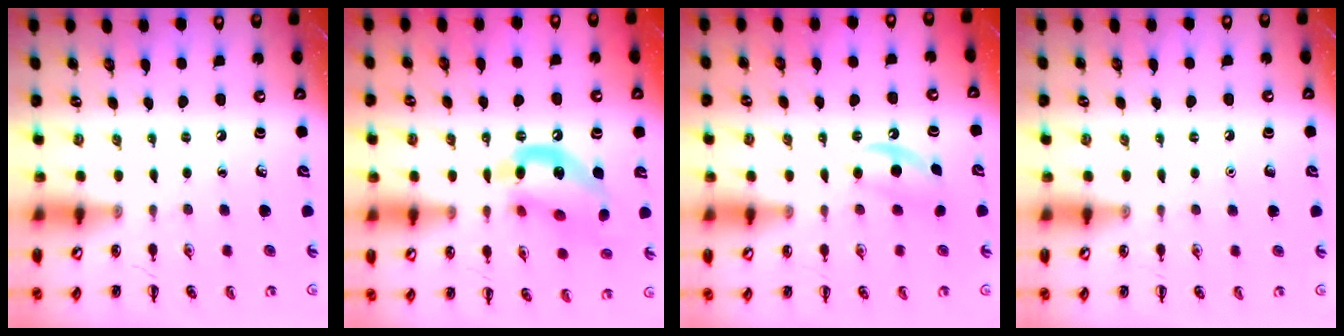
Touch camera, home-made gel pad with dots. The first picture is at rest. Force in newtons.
{"total": 14.4, "press": 14.1, "slide": 3.0}
{"total": 5.9, "press": 5.6, "slide": 1.9}
{"total": 1.6, "press": 1.6, "slide": 0.1}